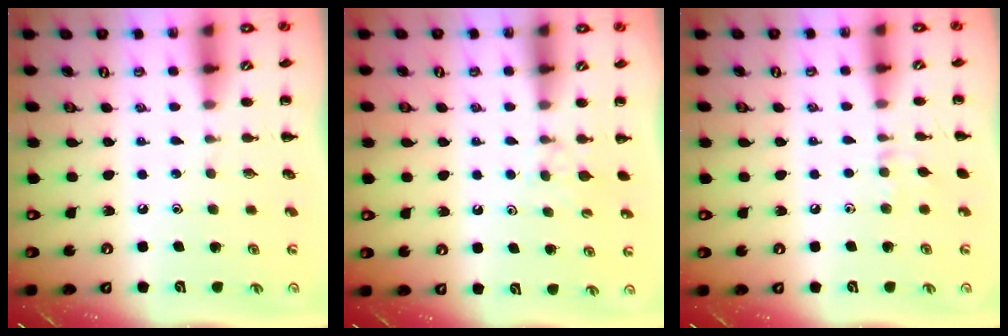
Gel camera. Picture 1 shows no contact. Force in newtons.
{"total": 3.6, "press": 3.4, "slide": 1.2}
{"total": 5.5, "press": 5.1, "slide": 1.8}